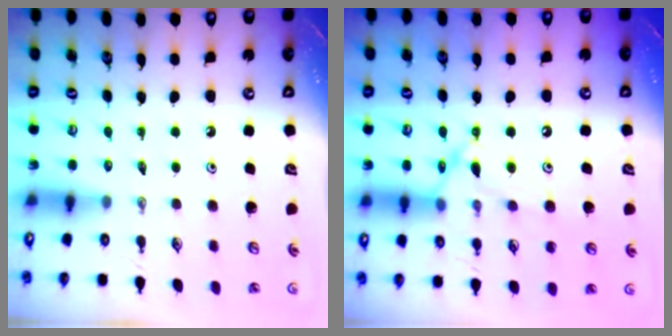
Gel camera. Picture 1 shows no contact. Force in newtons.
{"total": 14.3, "press": 14.2, "slide": 0.9}